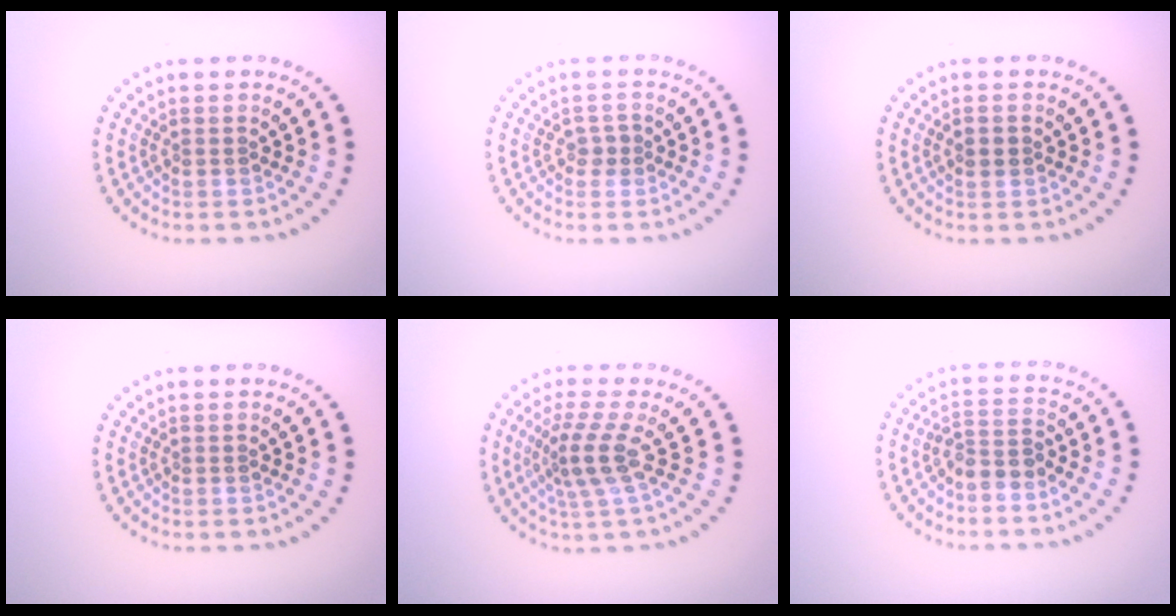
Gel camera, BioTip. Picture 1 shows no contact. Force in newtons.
{"total": 1.1, "press": 1.0, "slide": 0.3}
{"total": 1.1, "press": 1.1, "slide": 0.1}
{"total": 0.0}
{"total": 3.3, "press": 2.3, "slide": 2.4}
{"total": 2.2, "press": 1.8, "slide": 1.4}